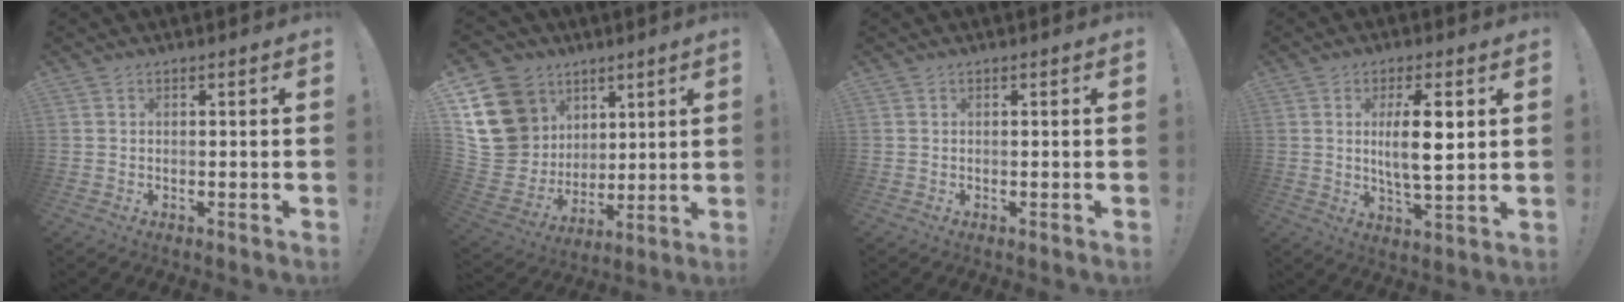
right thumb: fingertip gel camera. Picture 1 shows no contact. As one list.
[{"total": 21.2, "force": [7.5, 17.6, 9.2], "torque": [-0.175, -0.035, 0.177]}, {"total": 0.0}, {"total": 10.2, "force": [1.9, 2.7, 9.6], "torque": [-0.177, -0.005, 0.025]}]